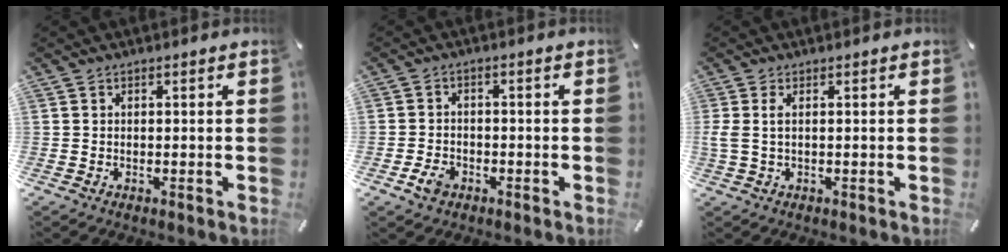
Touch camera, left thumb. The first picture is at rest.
{"total": 4.4, "force": [-2.2, 3.1, 2.2], "torque": [-0.047, 0.007, -0.042]}
{"total": 2.2, "force": [0.1, 0.4, 2.2], "torque": [-0.044, -0.003, 0.002]}